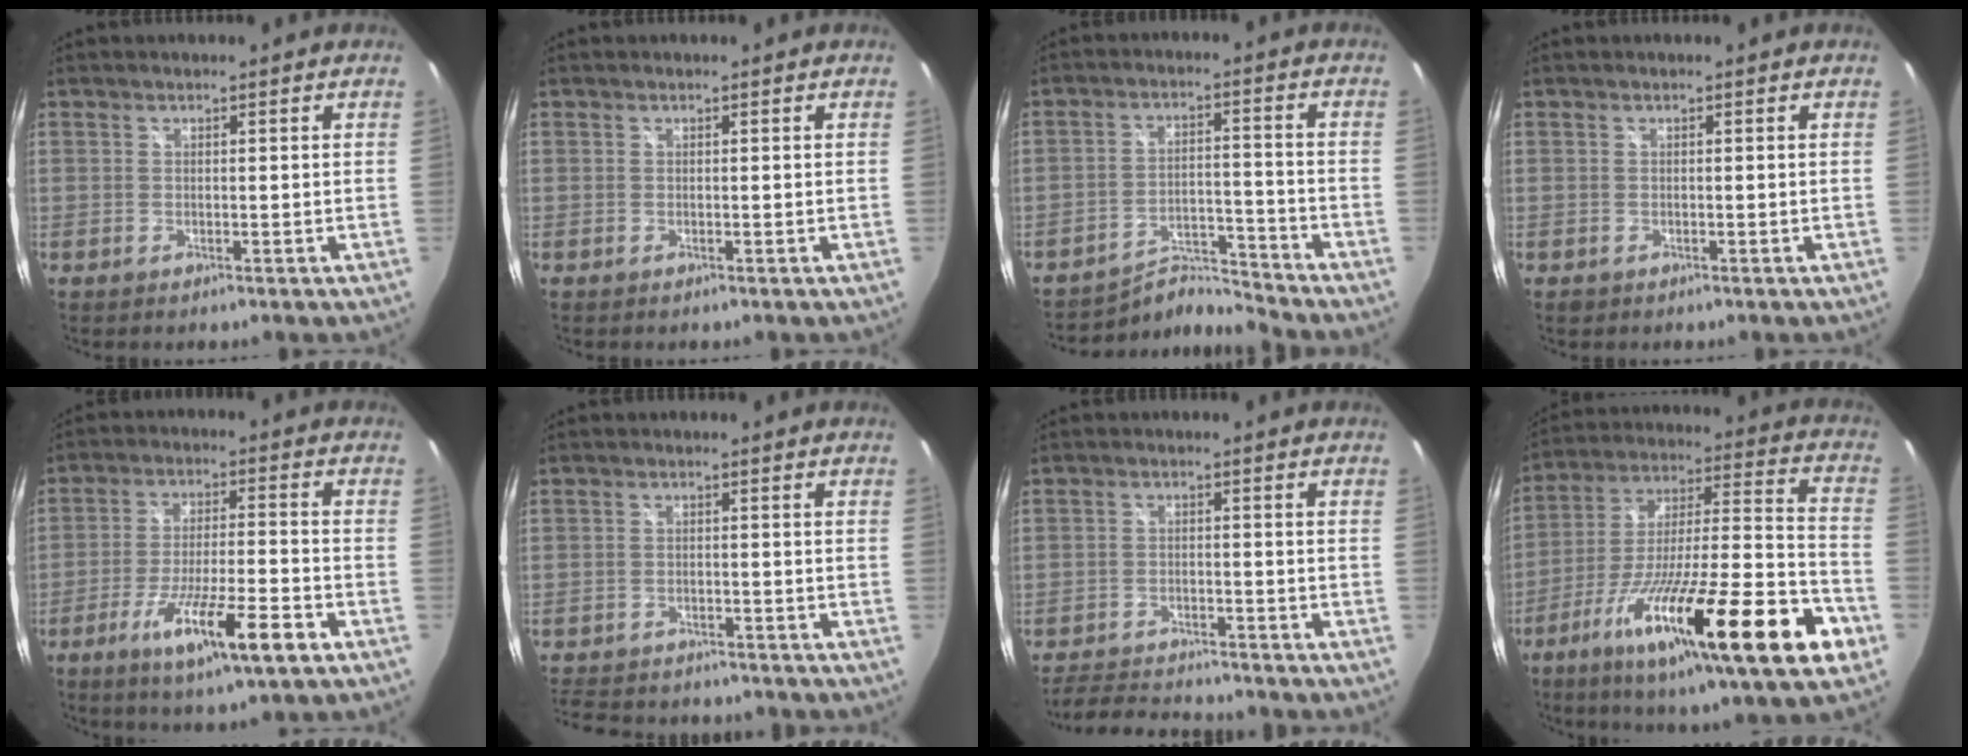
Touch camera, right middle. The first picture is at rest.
{"total": 0.0}
{"total": 6.2, "force": [-6.2, -0.3, -0.8], "torque": [0.003, 0.025, -0.110]}
{"total": 0.7, "force": [-0.4, 0.6, 0.2], "torque": [-0.005, -0.003, -0.007]}
{"total": 13.0, "force": [-6.8, 1.5, 10.9], "torque": [-0.207, -0.026, -0.114]}
{"total": 11.8, "force": [-10.2, 4.3, 4.2], "torque": [-0.110, -0.006, -0.154]}
{"total": 9.3, "force": [-8.7, 1.8, 2.9], "torque": [-0.081, 0.004, -0.138]}
{"total": 30.1, "force": [-14.6, 4.1, 26.0], "torque": [-0.418, -0.051, -0.241]}